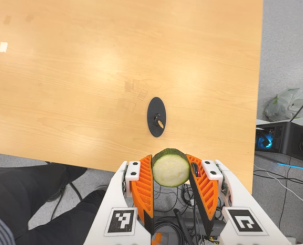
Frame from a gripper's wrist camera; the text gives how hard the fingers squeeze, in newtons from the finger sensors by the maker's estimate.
{"total": 11.7, "left": 12.3, "right": 11.0}